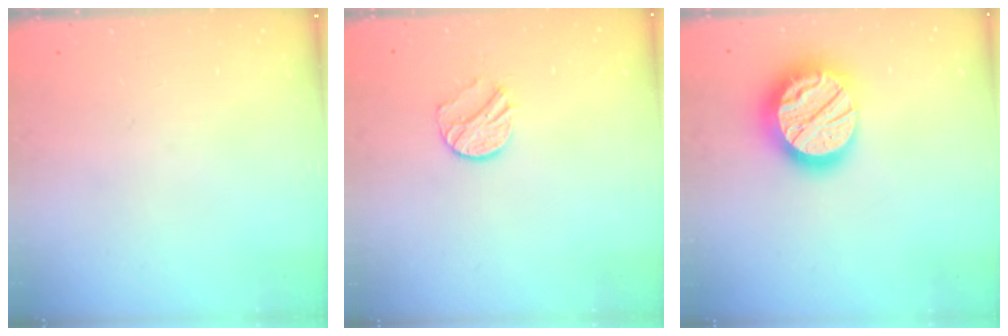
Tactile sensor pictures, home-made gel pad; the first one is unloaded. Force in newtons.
{"total": 8.6, "press": 8.6, "slide": 0.1}
{"total": 20.2, "press": 20.2, "slide": 1.5}